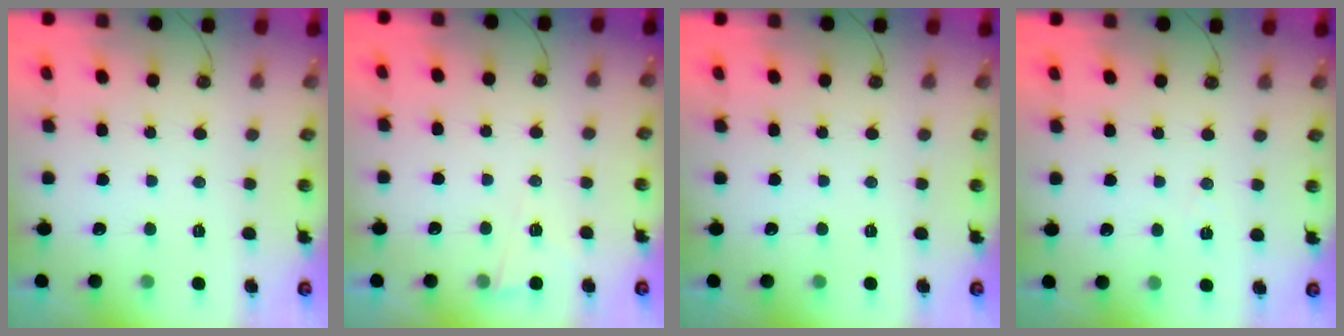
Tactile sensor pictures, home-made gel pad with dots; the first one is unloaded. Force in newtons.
{"total": 3.0, "press": 2.8, "slide": 1.1}
{"total": 0.0}
{"total": 4.9, "press": 2.4, "slide": 4.3}